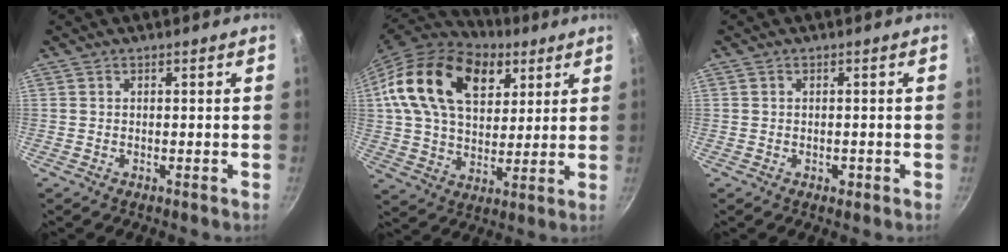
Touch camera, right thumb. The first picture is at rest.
{"total": 22.4, "force": [9.8, 14.0, 14.5], "torque": [-0.222, -0.014, 0.167]}
{"total": 1.4, "force": [-0.5, 1.1, 0.8], "torque": [-0.008, 0.003, -0.006]}